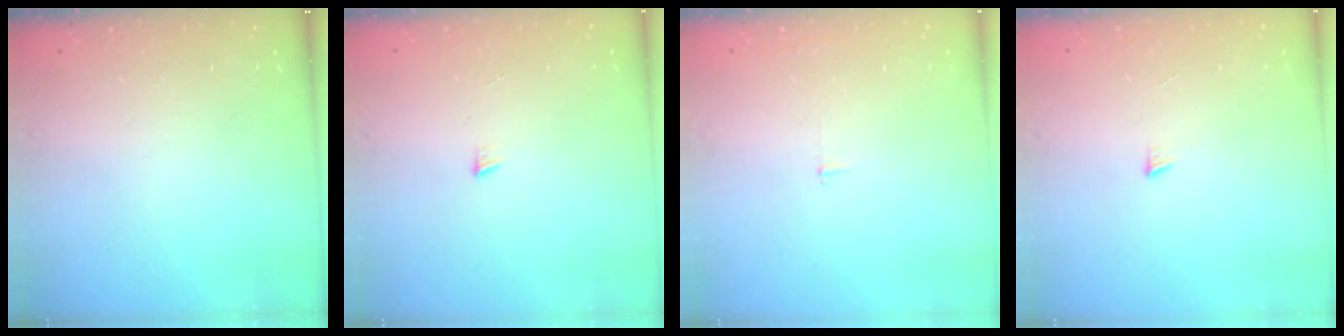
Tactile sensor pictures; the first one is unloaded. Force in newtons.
{"total": 3.0, "press": 3.0, "slide": 0.3}
{"total": 2.3, "press": 2.3, "slide": 0.2}
{"total": 3.0, "press": 3.0, "slide": 0.3}